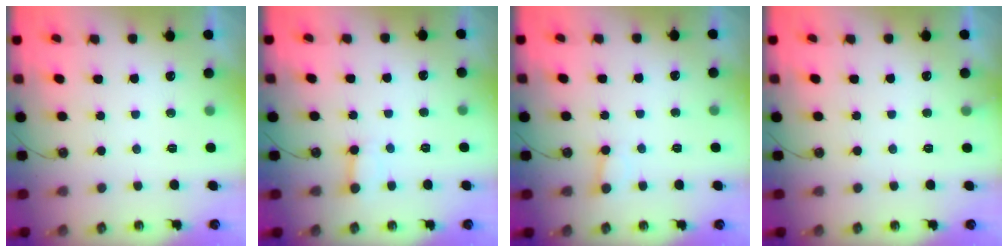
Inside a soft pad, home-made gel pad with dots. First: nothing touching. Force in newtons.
{"total": 3.0, "press": 3.0, "slide": 0.4}
{"total": 4.9, "press": 4.9, "slide": 0.5}
{"total": 4.0, "press": 4.0, "slide": 0.3}